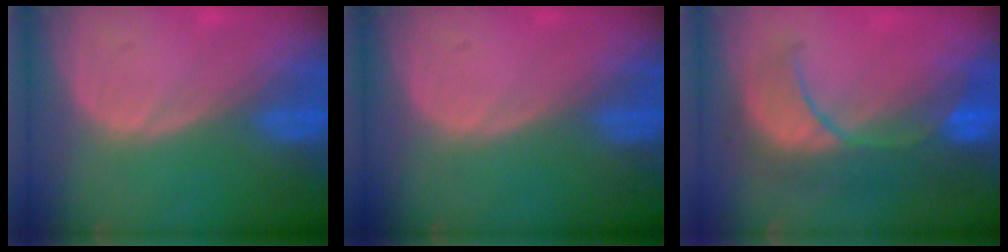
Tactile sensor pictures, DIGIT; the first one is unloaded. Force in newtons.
{"total": 0.0}
{"total": 8.6, "press": 8.5, "slide": 1.4}